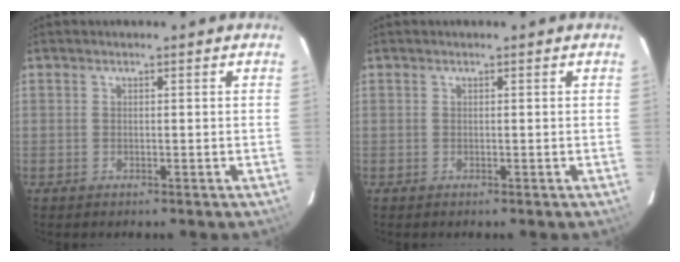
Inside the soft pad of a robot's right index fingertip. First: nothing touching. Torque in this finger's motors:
{"motor_torque": [0.00, 0.00, 0.00, -0.01]}